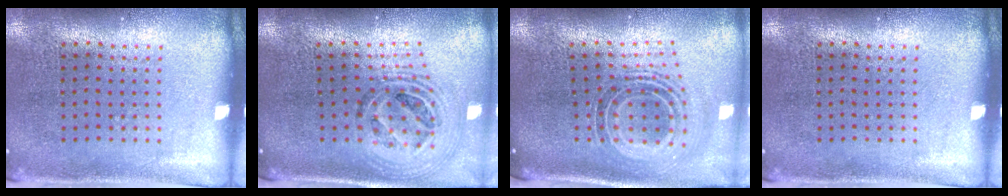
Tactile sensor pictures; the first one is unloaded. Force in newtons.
{"total": 1.7, "press": 1.5, "slide": 0.8}
{"total": 1.5, "press": 1.2, "slide": 0.9}
{"total": 0.0}